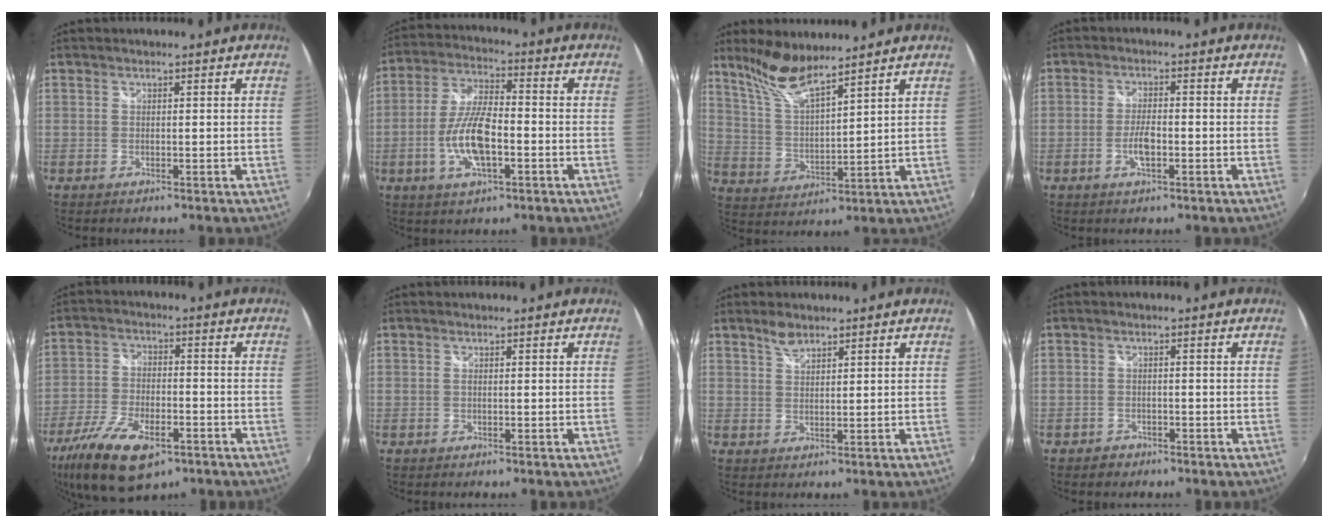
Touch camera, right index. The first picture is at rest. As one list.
[{"total": 11.0, "force": [-3.3, 3.8, 9.8], "torque": [-0.203, -0.001, -0.062]}, {"total": 9.4, "force": [7.8, 1.2, 5.1], "torque": [-0.100, 0.000, 0.161]}, {"total": 3.9, "force": [-1.5, 1.4, 3.4], "torque": [-0.071, -0.002, -0.027]}, {"total": 16.0, "force": [-9.6, 7.0, 10.7], "torque": [-0.235, -0.039, -0.173]}, {"total": 0.0}, {"total": 2.4, "force": [1.8, 1.5, 0.7], "torque": [-0.009, 0.004, 0.031]}, {"total": 2.2, "force": [-1.5, 1.6, 0.3], "torque": [-0.011, 0.003, -0.022]}]